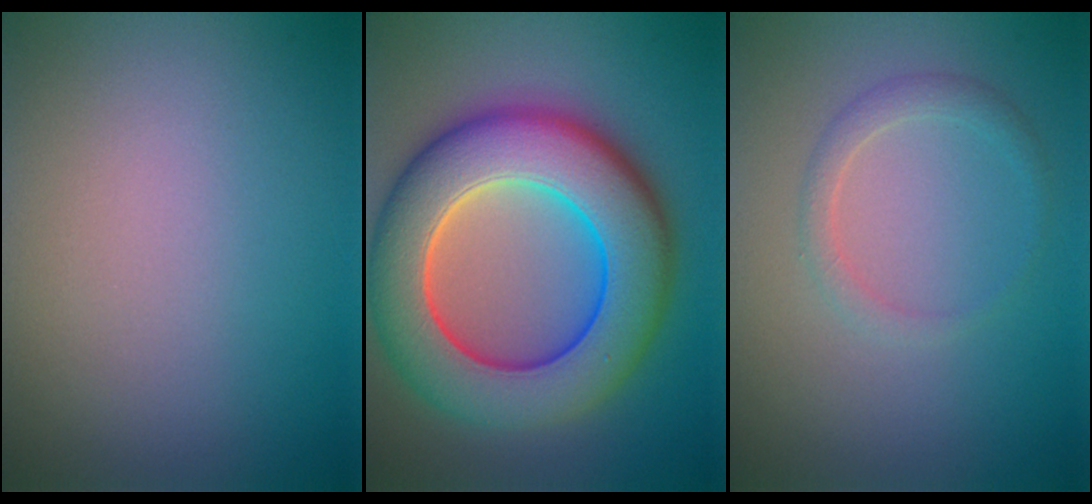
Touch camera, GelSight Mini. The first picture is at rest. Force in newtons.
{"total": 12.4, "press": 12.4, "slide": 0.9}
{"total": 1.5, "press": 1.5, "slide": 0.1}